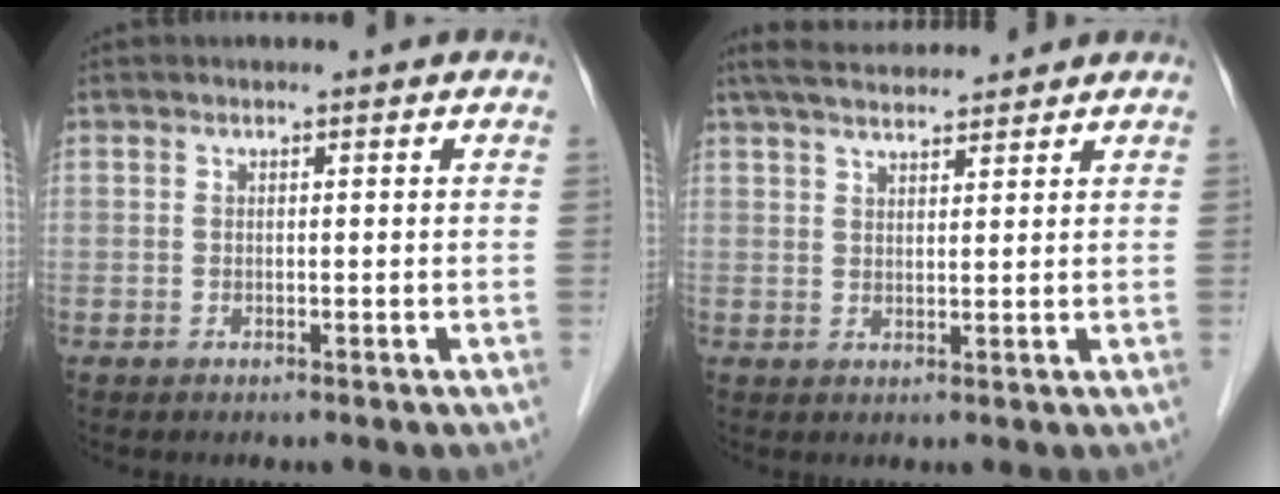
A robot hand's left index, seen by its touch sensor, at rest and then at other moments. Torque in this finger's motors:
{"motor_torque": [-0.10, -0.66, -0.05, -0.01]}